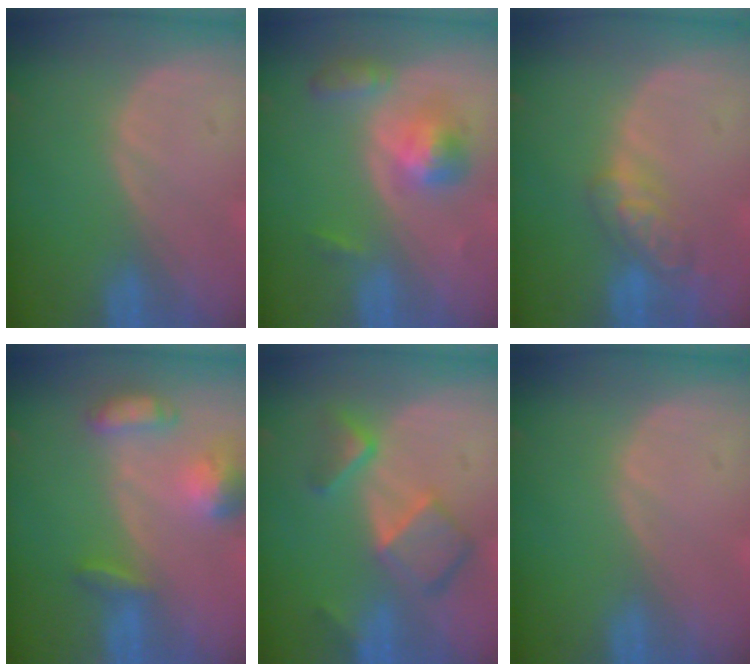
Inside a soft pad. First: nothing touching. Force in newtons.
{"total": 5.3, "press": 5.0, "slide": 1.6}
{"total": 5.4, "press": 5.0, "slide": 2.1}
{"total": 6.4, "press": 6.4, "slide": 0.5}
{"total": 7.6, "press": 6.6, "slide": 3.8}
{"total": 0.0}